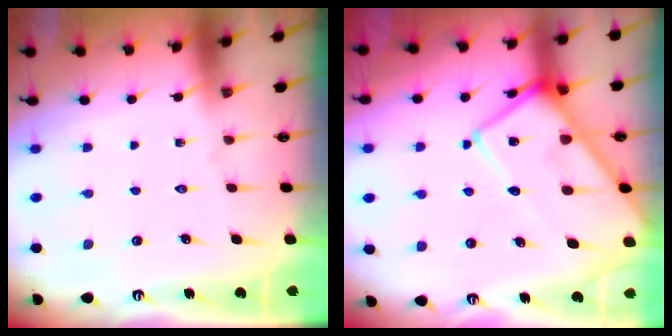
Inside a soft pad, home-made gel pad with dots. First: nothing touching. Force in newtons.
{"total": 14.6, "press": 14.5, "slide": 1.2}